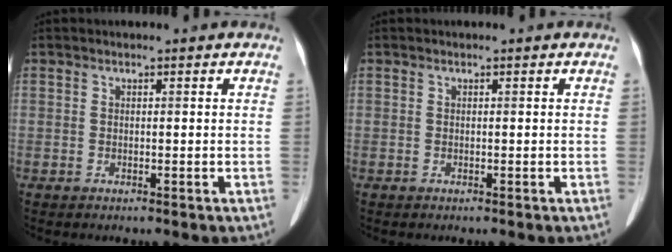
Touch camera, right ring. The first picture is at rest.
{"total": 0.0}